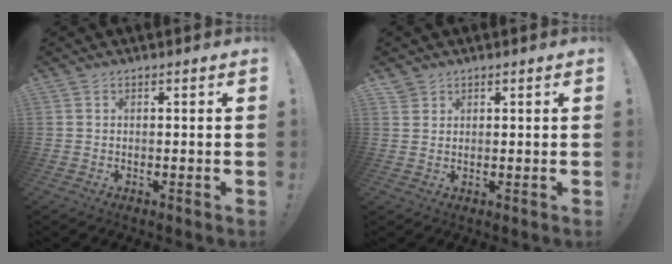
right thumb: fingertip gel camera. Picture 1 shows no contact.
{"total": 2.0, "force": [1.6, 1.1, -0.1], "torque": [0.003, -0.005, 0.031]}